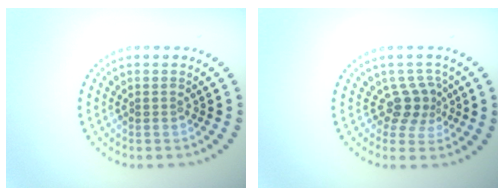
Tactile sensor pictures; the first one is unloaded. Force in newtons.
{"total": 2.5, "press": 1.8, "slide": 1.8}